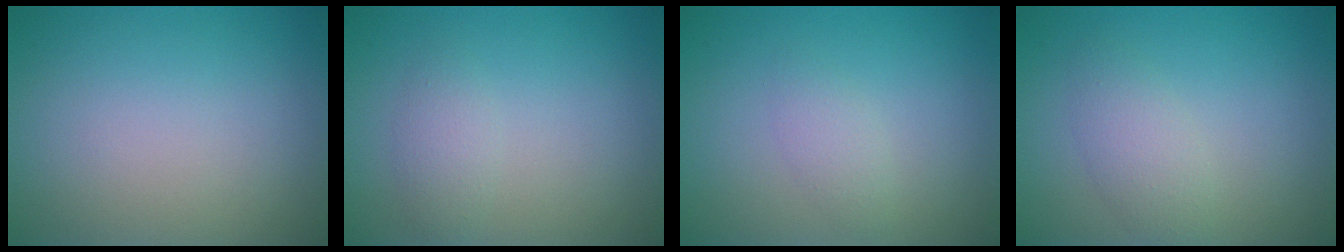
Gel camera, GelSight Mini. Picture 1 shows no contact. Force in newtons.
{"total": 1.6, "press": 1.6, "slide": 0.1}
{"total": 1.4, "press": 1.4, "slide": 0.0}
{"total": 2.3, "press": 2.3, "slide": 0.1}